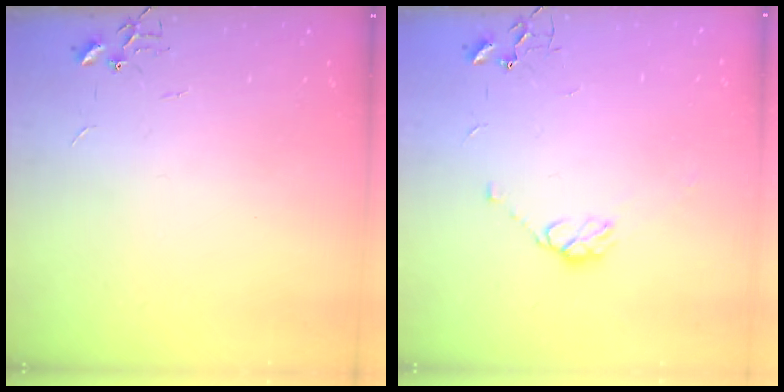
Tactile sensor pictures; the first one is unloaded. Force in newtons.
{"total": 7.5, "press": 7.4, "slide": 1.0}